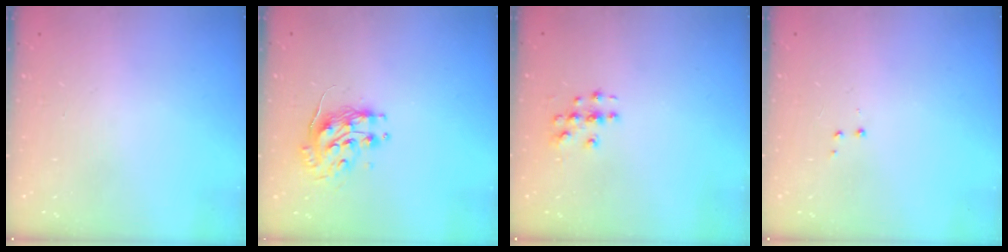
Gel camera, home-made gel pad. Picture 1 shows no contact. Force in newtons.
{"total": 9.7, "press": 9.7, "slide": 0.8}
{"total": 3.5, "press": 3.4, "slide": 0.2}
{"total": 2.8, "press": 2.7, "slide": 0.5}